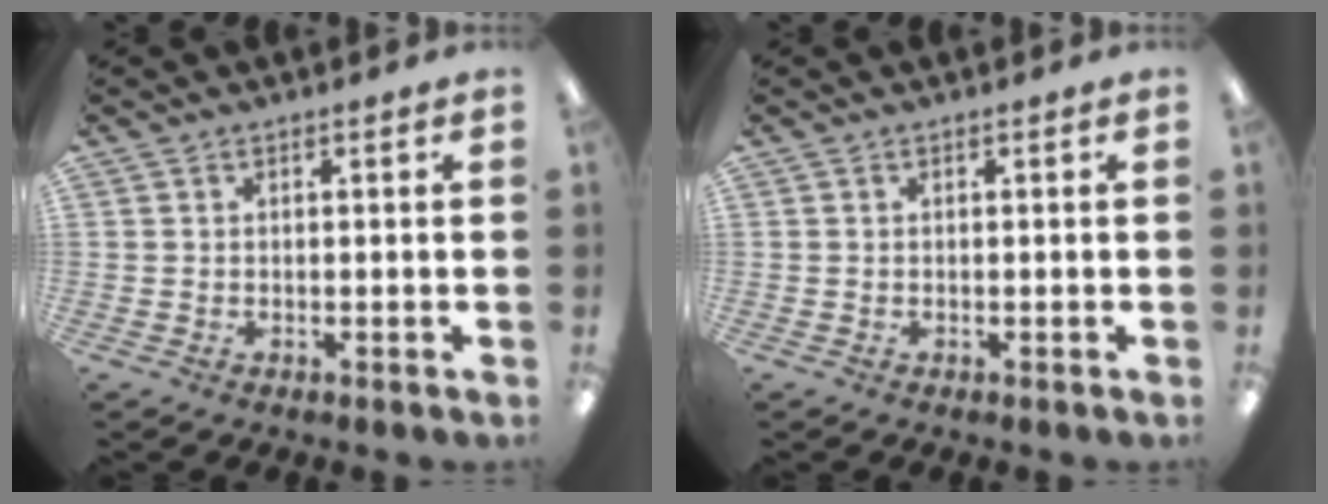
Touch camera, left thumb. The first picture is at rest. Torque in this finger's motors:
{"motor_torque": [0.00, 0.00, 0.07, -0.07, 0.00]}